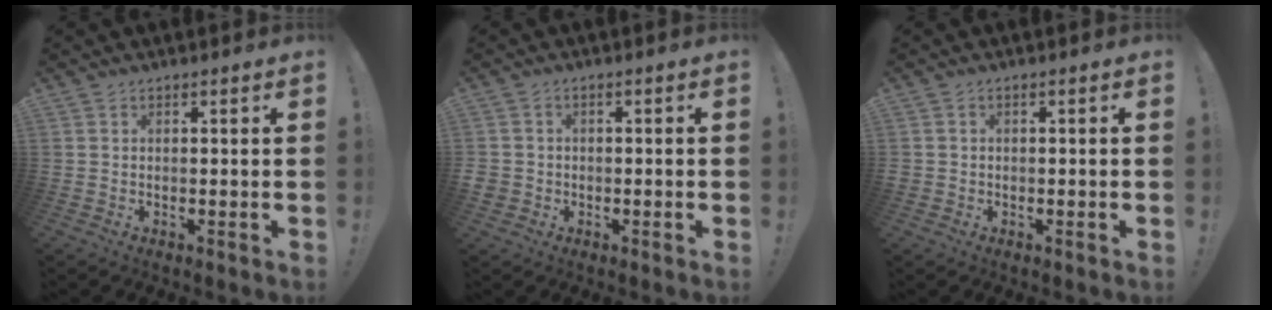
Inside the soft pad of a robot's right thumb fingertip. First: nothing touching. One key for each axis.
{"total": 2.7, "fx": -0.8, "fy": 2.4, "fz": 0.9, "tx": -0.022, "ty": 0.003, "tz": -0.014}
{"total": 1.1, "fx": -0.5, "fy": 1.0, "fz": 0.2, "tx": -0.003, "ty": 0.005, "tz": -0.010}